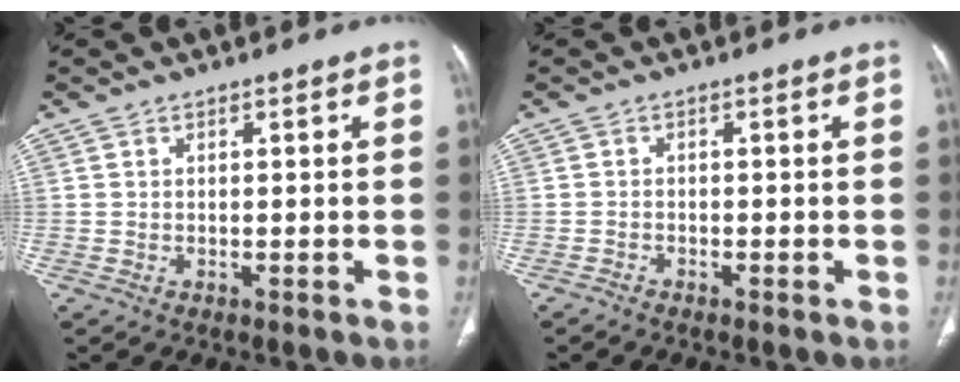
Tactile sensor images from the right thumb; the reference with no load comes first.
{"total": 0.8, "force": [-0.8, 0.2, 0.0], "torque": [-0.002, 0.000, -0.020]}